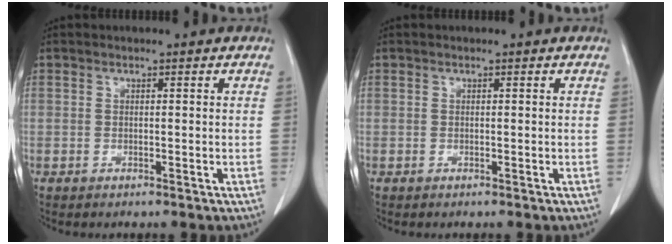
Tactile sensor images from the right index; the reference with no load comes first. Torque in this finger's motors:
{"motor_torque": [0.00, 0.00, 0.00, 0.00]}